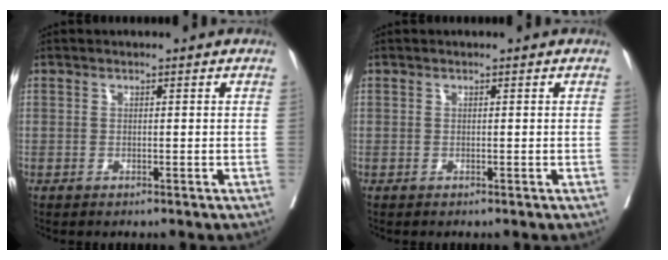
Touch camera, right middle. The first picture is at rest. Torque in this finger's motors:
{"motor_torque": [0.33, -0.36, 0.03, 0.01]}